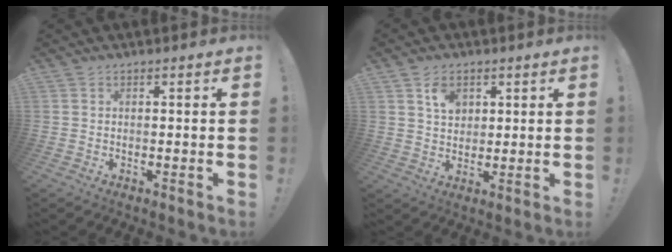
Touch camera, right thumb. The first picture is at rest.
{"total": 5.9, "force": [2.9, 4.4, 2.7], "torque": [-0.025, -0.013, 0.049]}